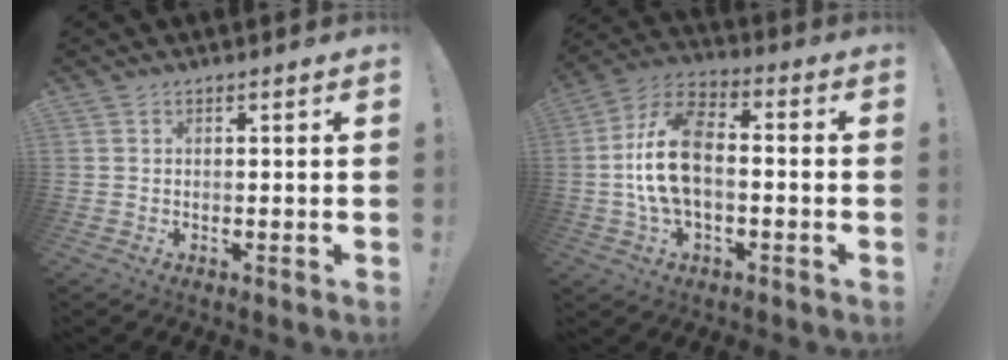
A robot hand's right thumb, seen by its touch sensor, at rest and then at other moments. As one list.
[{"total": 14.8, "force": [-1.1, 8.4, 12.2], "torque": [-0.232, 0.012, -0.020]}]